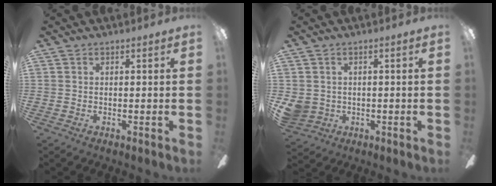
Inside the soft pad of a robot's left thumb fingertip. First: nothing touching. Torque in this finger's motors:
{"motor_torque": [0.12, 0.63, 0.41, -0.48, 0.00]}